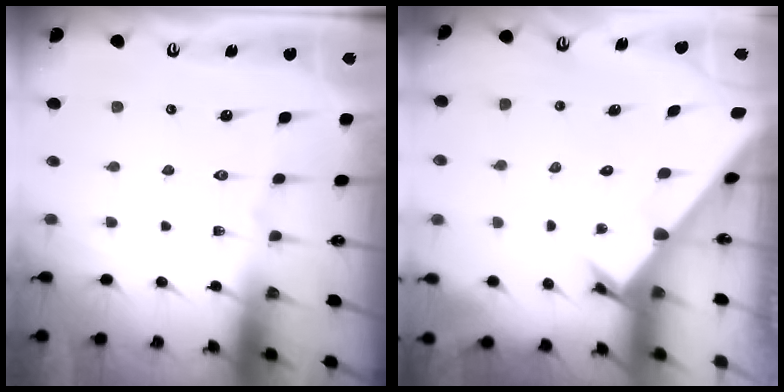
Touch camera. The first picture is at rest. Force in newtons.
{"total": 2.2, "press": 2.2, "slide": 0.2}